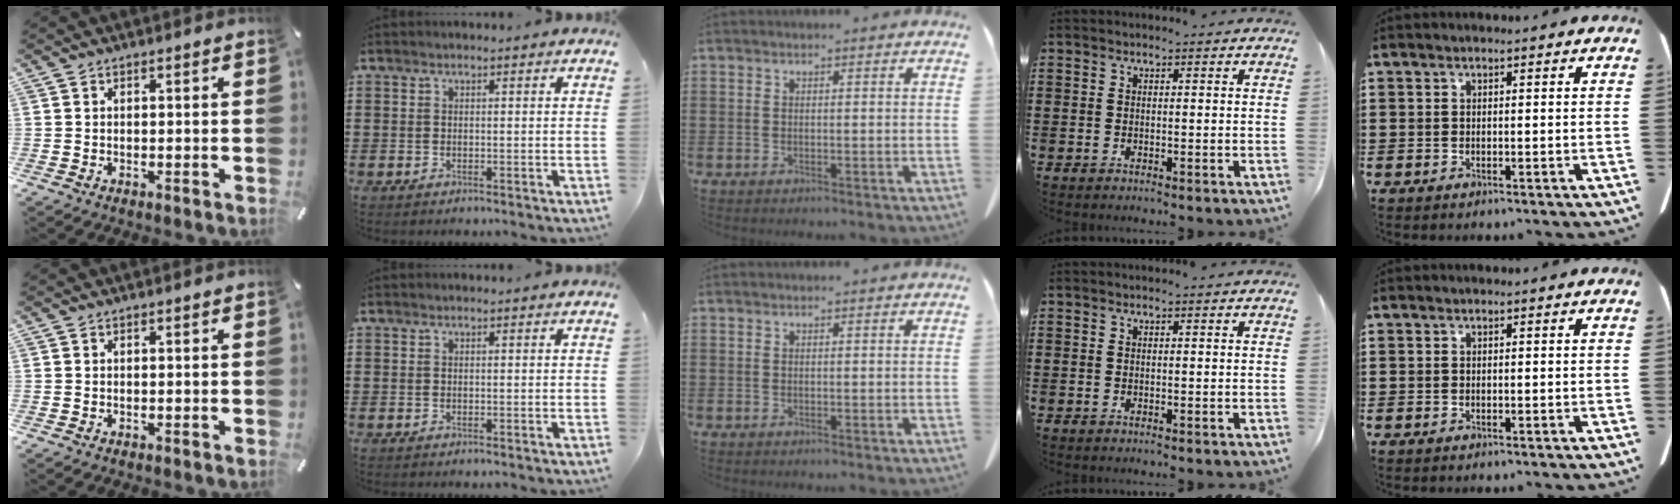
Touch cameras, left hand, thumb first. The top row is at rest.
{}